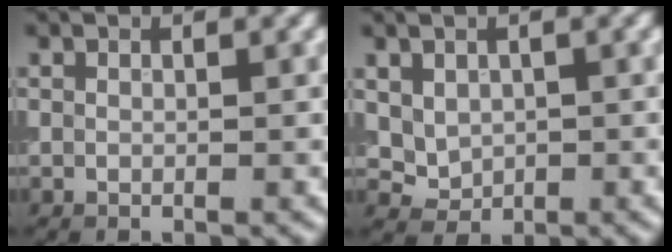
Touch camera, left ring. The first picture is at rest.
{"total": 2.4, "force": [0.5, 2.0, 1.2], "torque": [-0.023, -0.007, 0.014]}